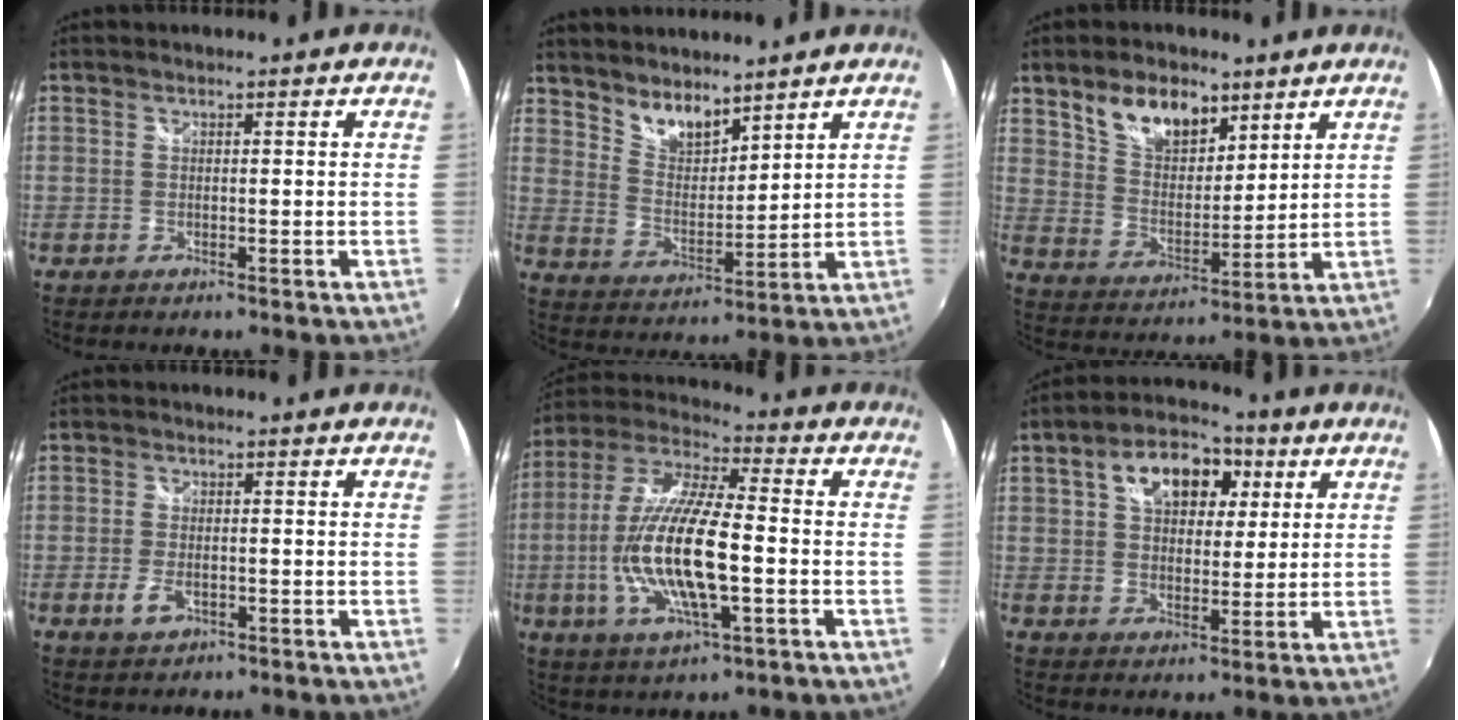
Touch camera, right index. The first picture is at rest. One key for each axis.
{"total": 7.5, "fx": 6.3, "fy": 2.8, "fz": 2.9, "tx": -0.039, "ty": -0.002, "tz": 0.121}
{"total": 11.0, "fx": 7.0, "fy": 6.0, "fz": 6.1, "tx": -0.098, "ty": 0.010, "tz": 0.133}
{"total": 3.4, "fx": -1.4, "fy": 1.8, "fz": 2.5, "tx": -0.056, "ty": -0.005, "tz": -0.025}
{"total": 18.3, "fx": -3.2, "fy": 5.0, "fz": 17.3, "tx": -0.345, "ty": -0.009, "tz": -0.062}
{"total": 12.3, "fx": 4.7, "fy": 7.7, "fz": 8.4, "tx": -0.148, "ty": 0.037, "tz": 0.074}